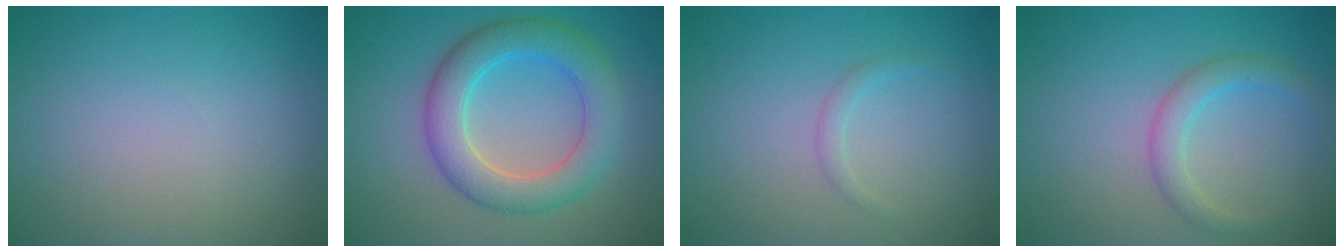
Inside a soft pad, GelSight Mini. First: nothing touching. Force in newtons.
{"total": 6.1, "press": 6.0, "slide": 0.2}
{"total": 0.9, "press": 0.9, "slide": 0.1}
{"total": 2.5, "press": 2.5, "slide": 0.1}